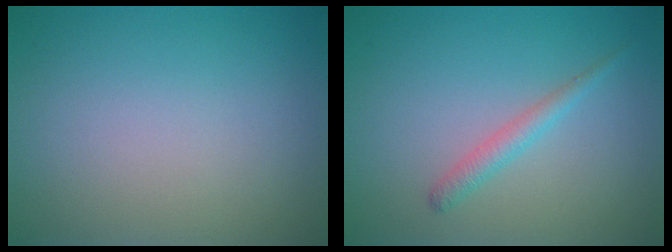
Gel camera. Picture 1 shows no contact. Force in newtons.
{"total": 1.6, "press": 1.6, "slide": 0.0}